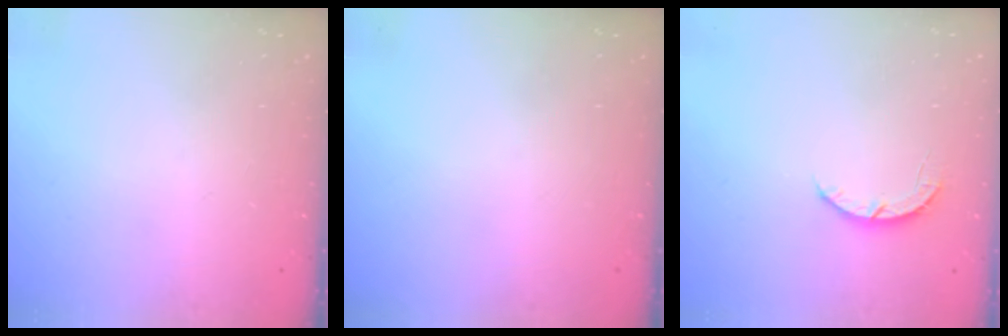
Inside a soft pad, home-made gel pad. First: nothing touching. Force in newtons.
{"total": 0.0}
{"total": 3.2, "press": 3.2, "slide": 0.4}